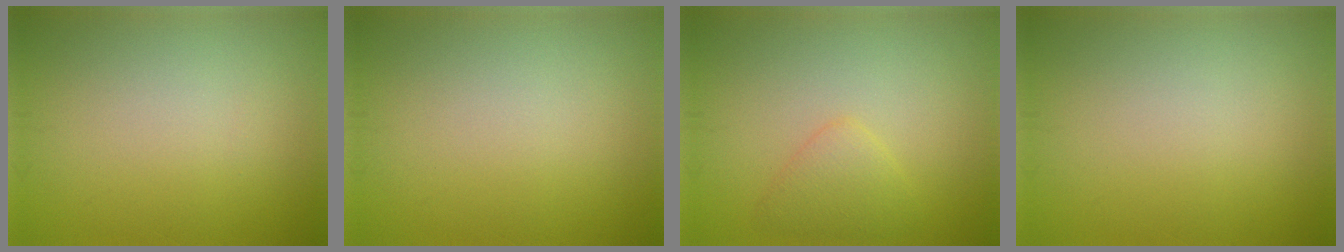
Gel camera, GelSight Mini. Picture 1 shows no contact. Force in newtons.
{"total": 0.0}
{"total": 2.0, "press": 2.0, "slide": 0.0}
{"total": 0.0}